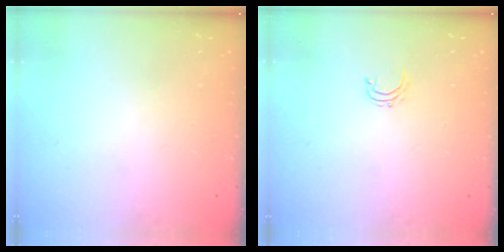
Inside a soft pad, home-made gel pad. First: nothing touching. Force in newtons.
{"total": 3.1, "press": 3.1, "slide": 0.2}